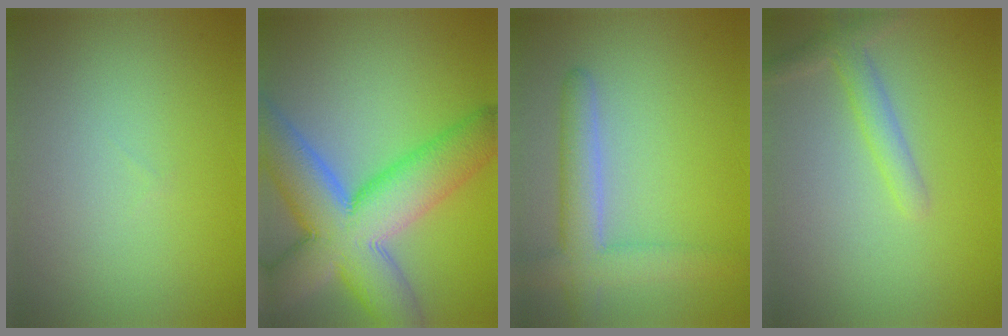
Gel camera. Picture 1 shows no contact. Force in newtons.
{"total": 11.6, "press": 11.6, "slide": 0.8}
{"total": 4.3, "press": 4.3, "slide": 0.3}
{"total": 2.2, "press": 2.2, "slide": 0.1}